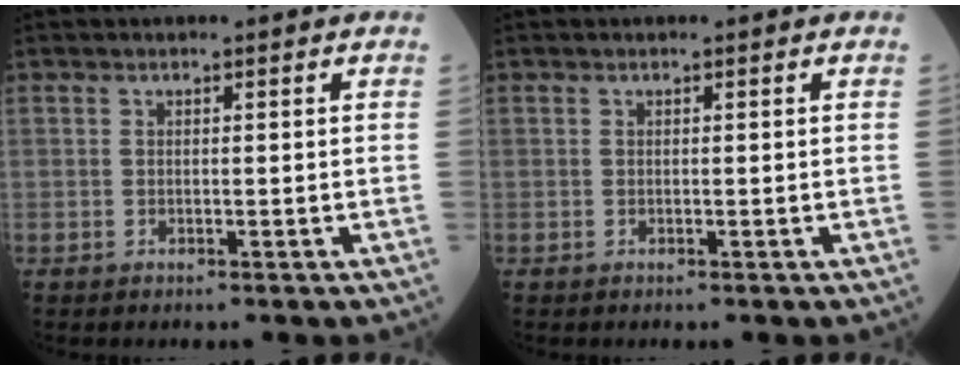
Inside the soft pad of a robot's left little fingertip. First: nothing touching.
{"total": 0.0}